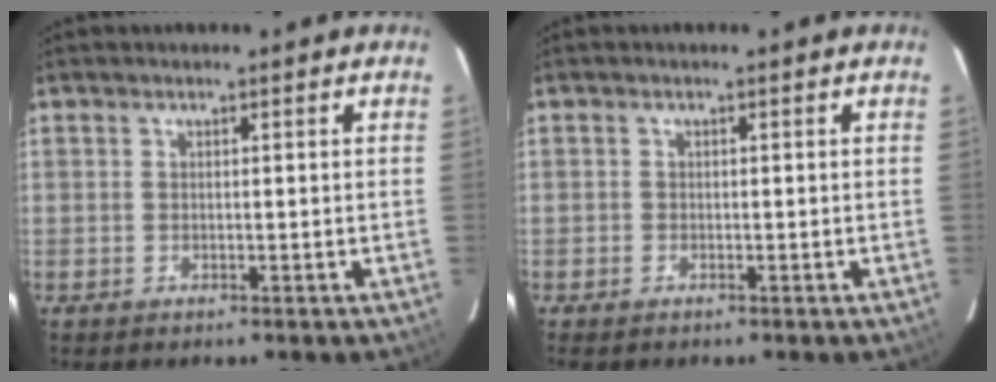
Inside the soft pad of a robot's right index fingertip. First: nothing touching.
{"total": 0.9, "force": [-0.7, 0.6, 0.2], "torque": [-0.006, -0.001, -0.014]}